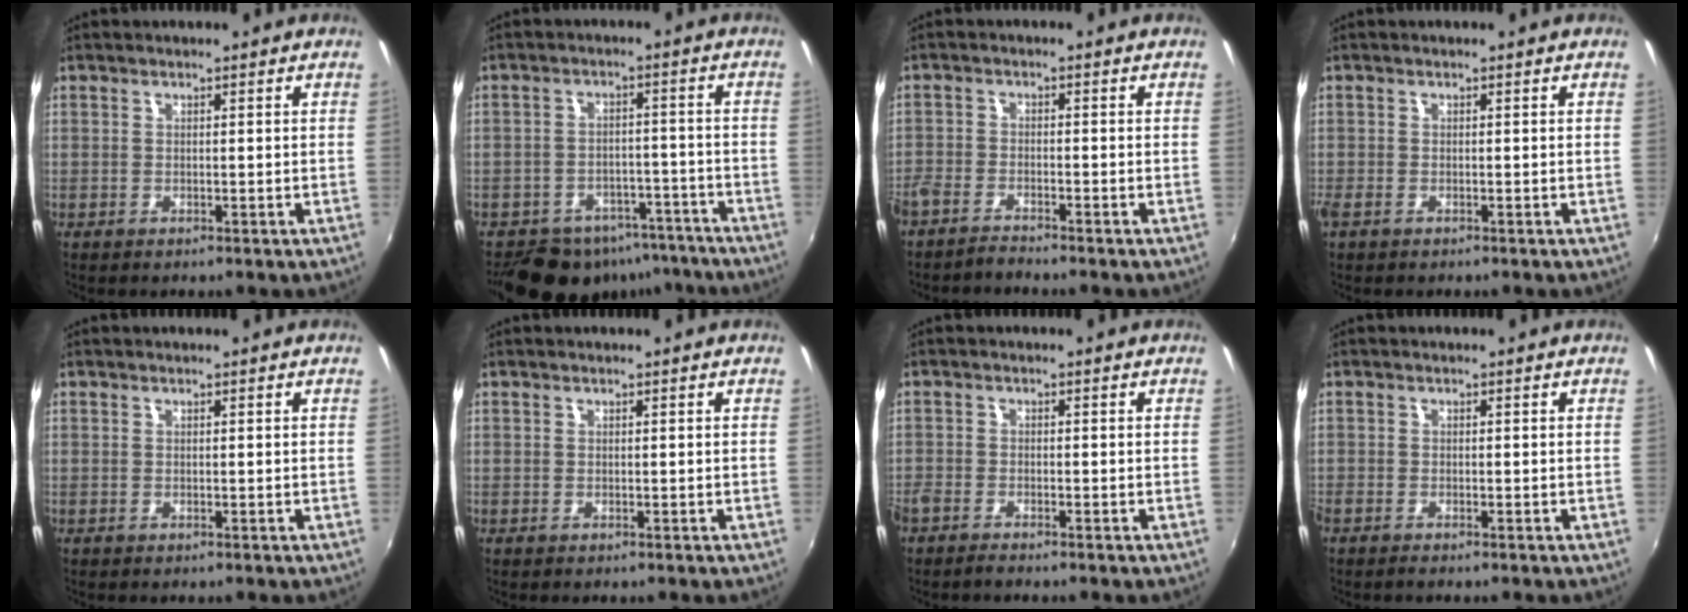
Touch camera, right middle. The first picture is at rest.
{"total": 13.9, "force": [-10.7, 7.6, 4.7], "torque": [-0.105, 0.010, -0.131]}
{"total": 3.8, "force": [-3.6, 0.5, 1.1], "torque": [-0.040, -0.011, -0.078]}
{"total": 1.4, "force": [-0.8, 0.7, 0.9], "torque": [-0.019, -0.006, -0.016]}
{"total": 0.0}
{"total": 0.0}
{"total": 2.7, "force": [-2.4, 0.5, 1.0], "torque": [-0.030, -0.011, -0.050]}
{"total": 1.1, "force": [-1.0, 0.1, 0.4], "torque": [-0.011, -0.005, -0.021]}